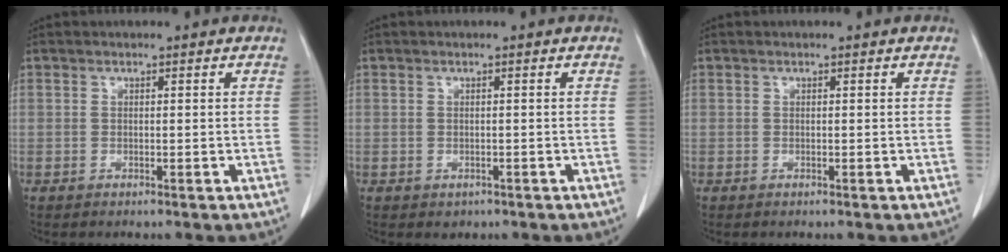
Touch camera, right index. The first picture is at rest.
{"total": 1.1, "force": [-0.5, 0.9, 0.3], "torque": [-0.006, 0.002, -0.001]}
{"total": 0.0}